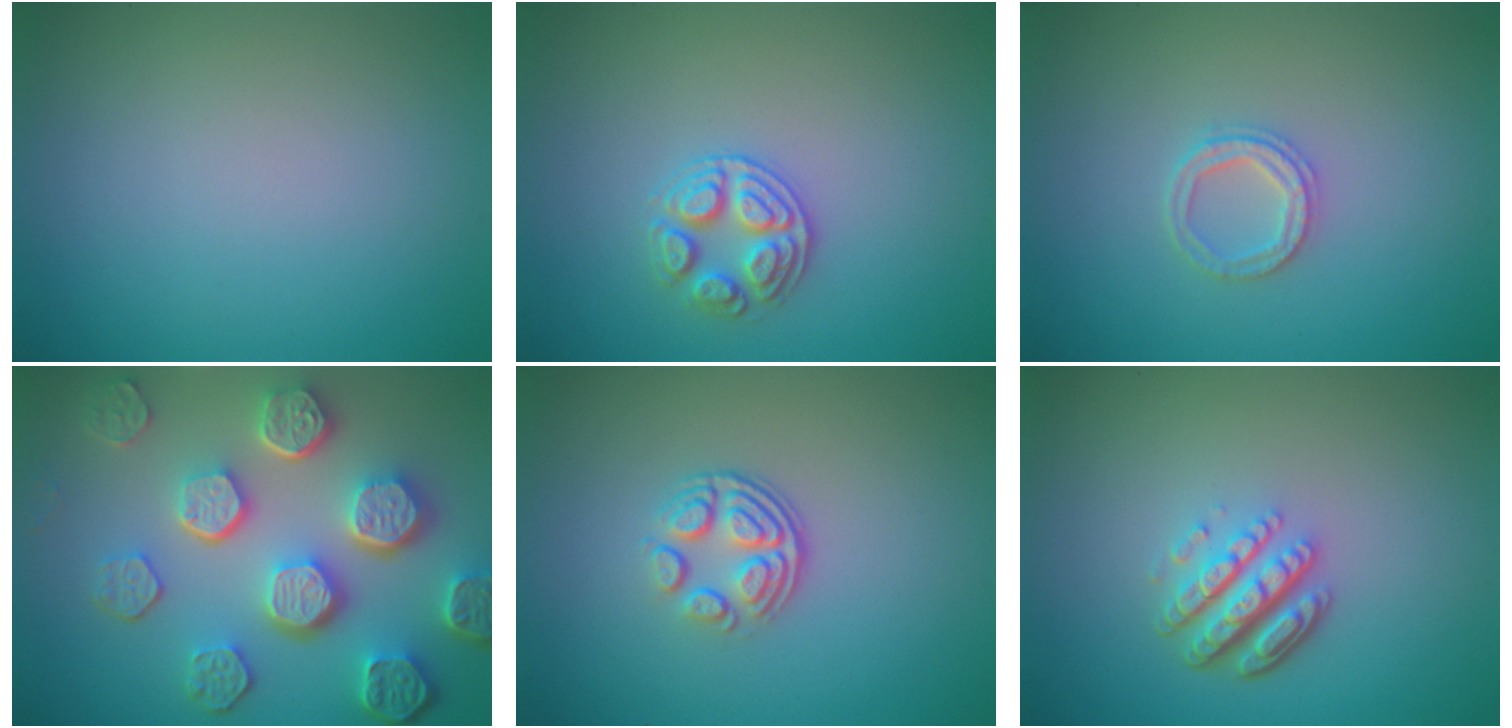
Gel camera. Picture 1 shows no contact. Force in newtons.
{"total": 2.6, "press": 2.6, "slide": 0.6}
{"total": 2.1, "press": 2.0, "slide": 0.4}
{"total": 8.5, "press": 6.2, "slide": 5.7}
{"total": 3.6, "press": 2.5, "slide": 2.6}
{"total": 5.0, "press": 3.5, "slide": 3.6}